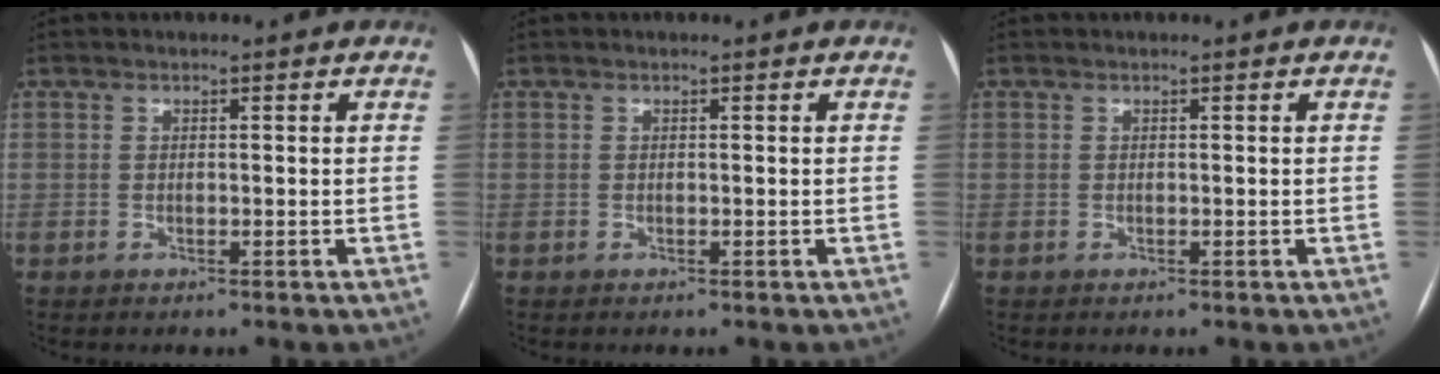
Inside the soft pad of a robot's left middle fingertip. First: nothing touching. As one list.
[{"total": 0.0}, {"total": 0.0}]